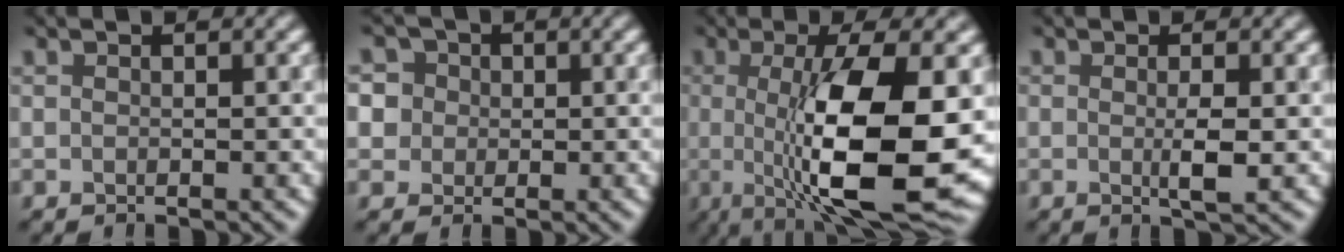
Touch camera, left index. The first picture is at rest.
{"total": 3.8, "force": [0.5, 3.7, 0.4], "torque": [0.003, 0.034, 0.001]}
{"total": 12.1, "force": [-1.4, 3.2, 11.5], "torque": [-0.170, -0.015, -0.016]}
{"total": 2.0, "force": [-0.6, 0.0, 1.9], "torque": [-0.036, -0.003, 0.001]}